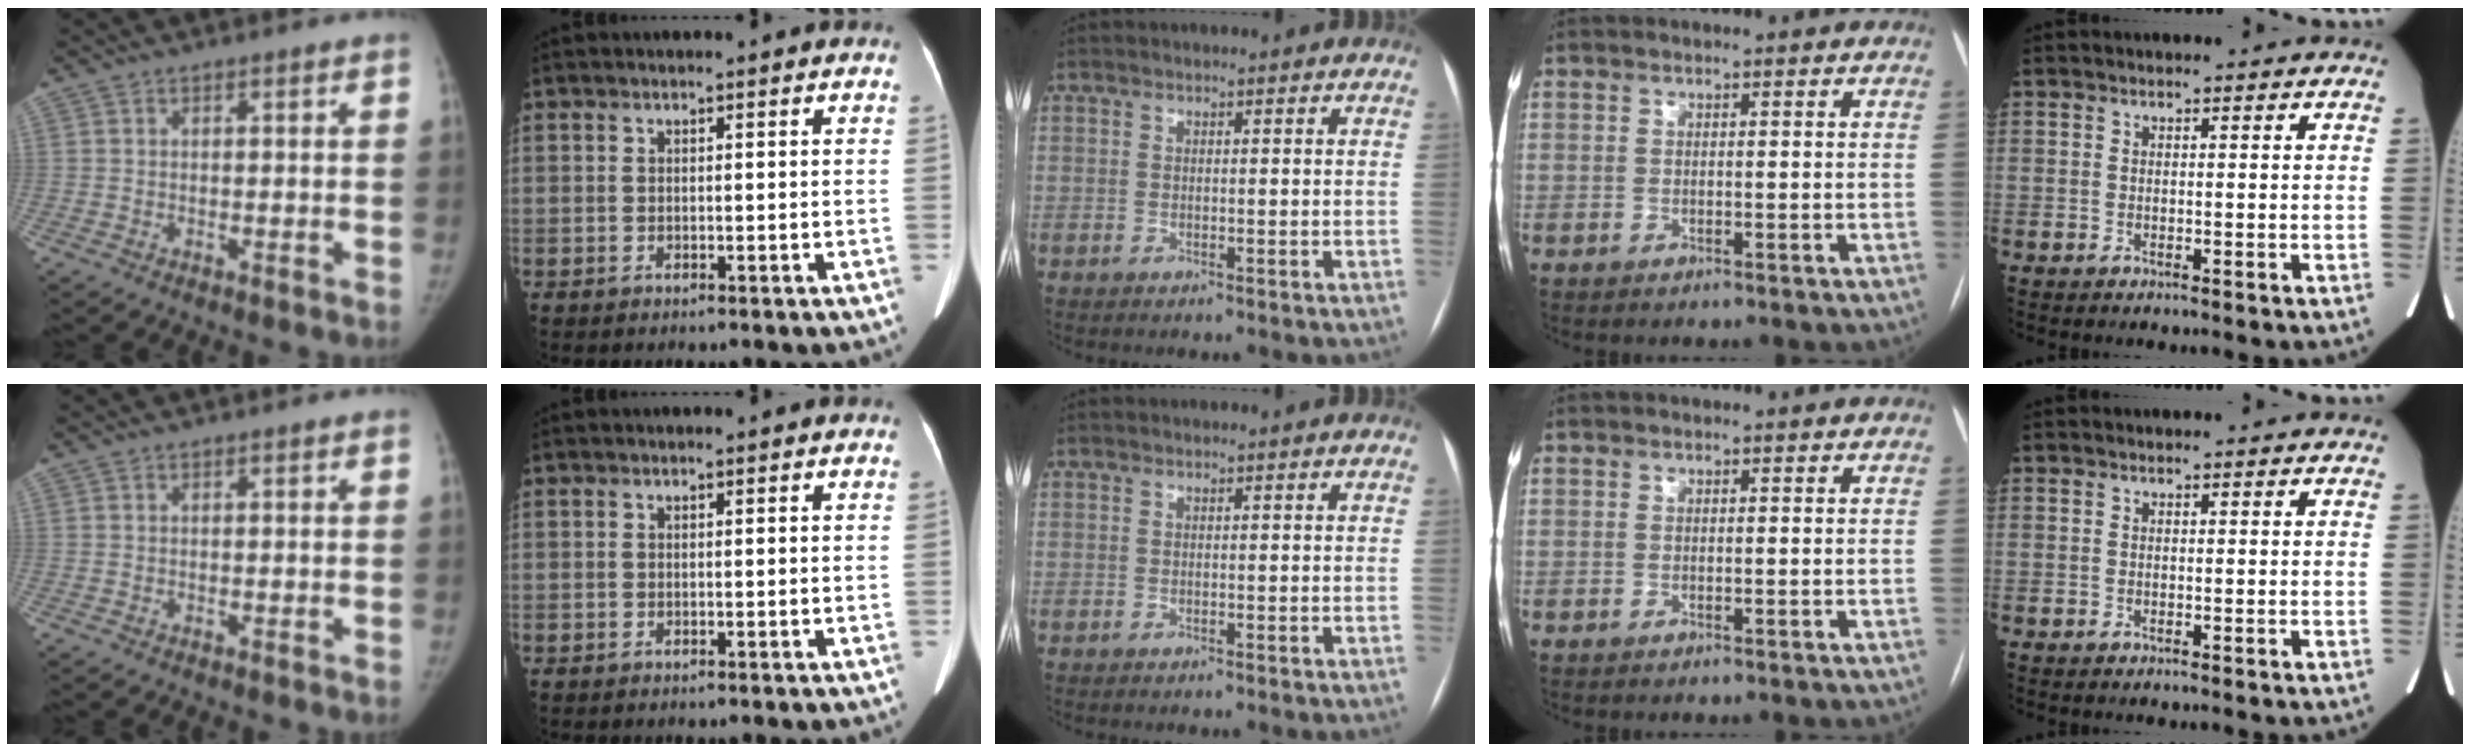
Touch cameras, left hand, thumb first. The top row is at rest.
{}